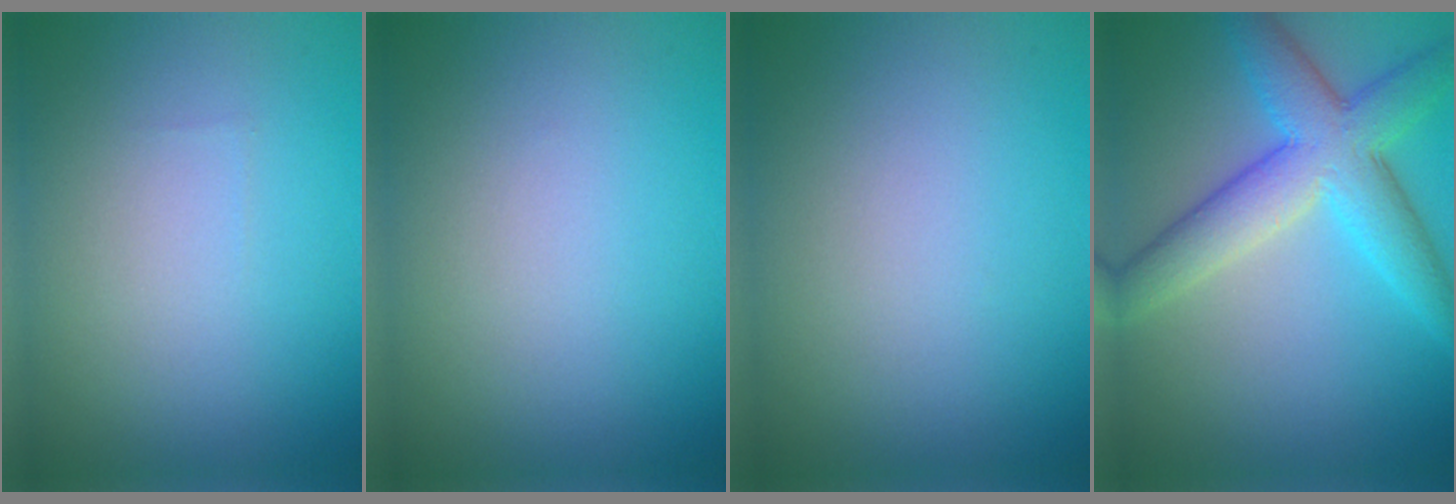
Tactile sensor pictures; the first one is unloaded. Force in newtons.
{"total": 0.0}
{"total": 0.0}
{"total": 7.1, "press": 7.1, "slide": 0.3}